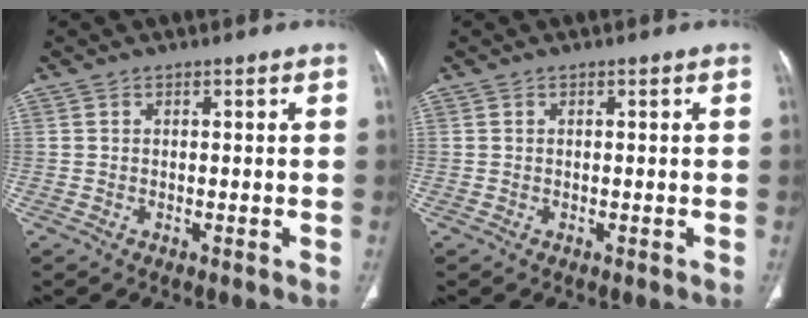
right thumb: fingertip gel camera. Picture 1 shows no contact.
{"total": 0.0}